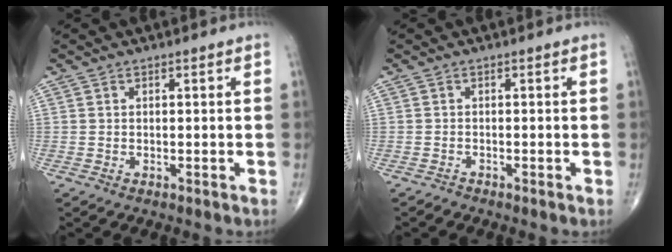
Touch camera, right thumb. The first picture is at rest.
{"total": 0.5, "force": [-0.5, 0.1, 0.0], "torque": [0.002, -0.002, -0.014]}